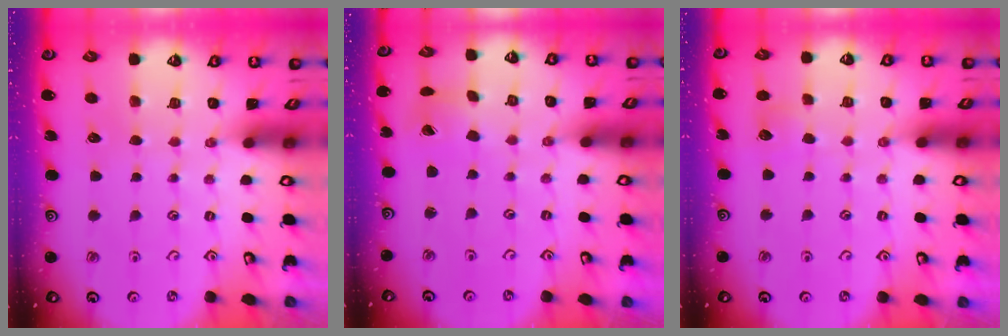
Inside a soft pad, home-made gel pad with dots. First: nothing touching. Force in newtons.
{"total": 2.4, "press": 2.4, "slide": 0.4}
{"total": 5.0, "press": 5.0, "slide": 0.5}